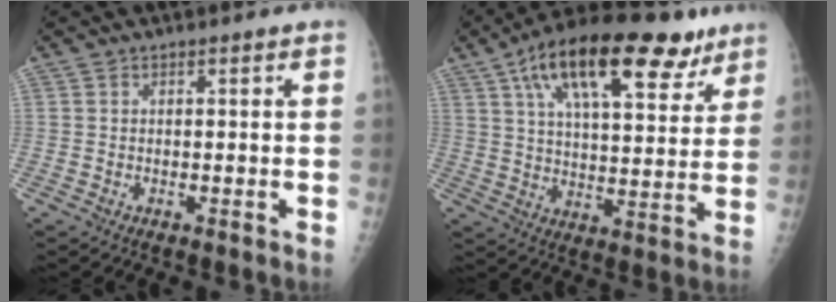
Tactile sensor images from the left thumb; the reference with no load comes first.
{"total": 23.3, "force": [12.9, 9.6, 16.8], "torque": [-0.244, -0.012, 0.206]}